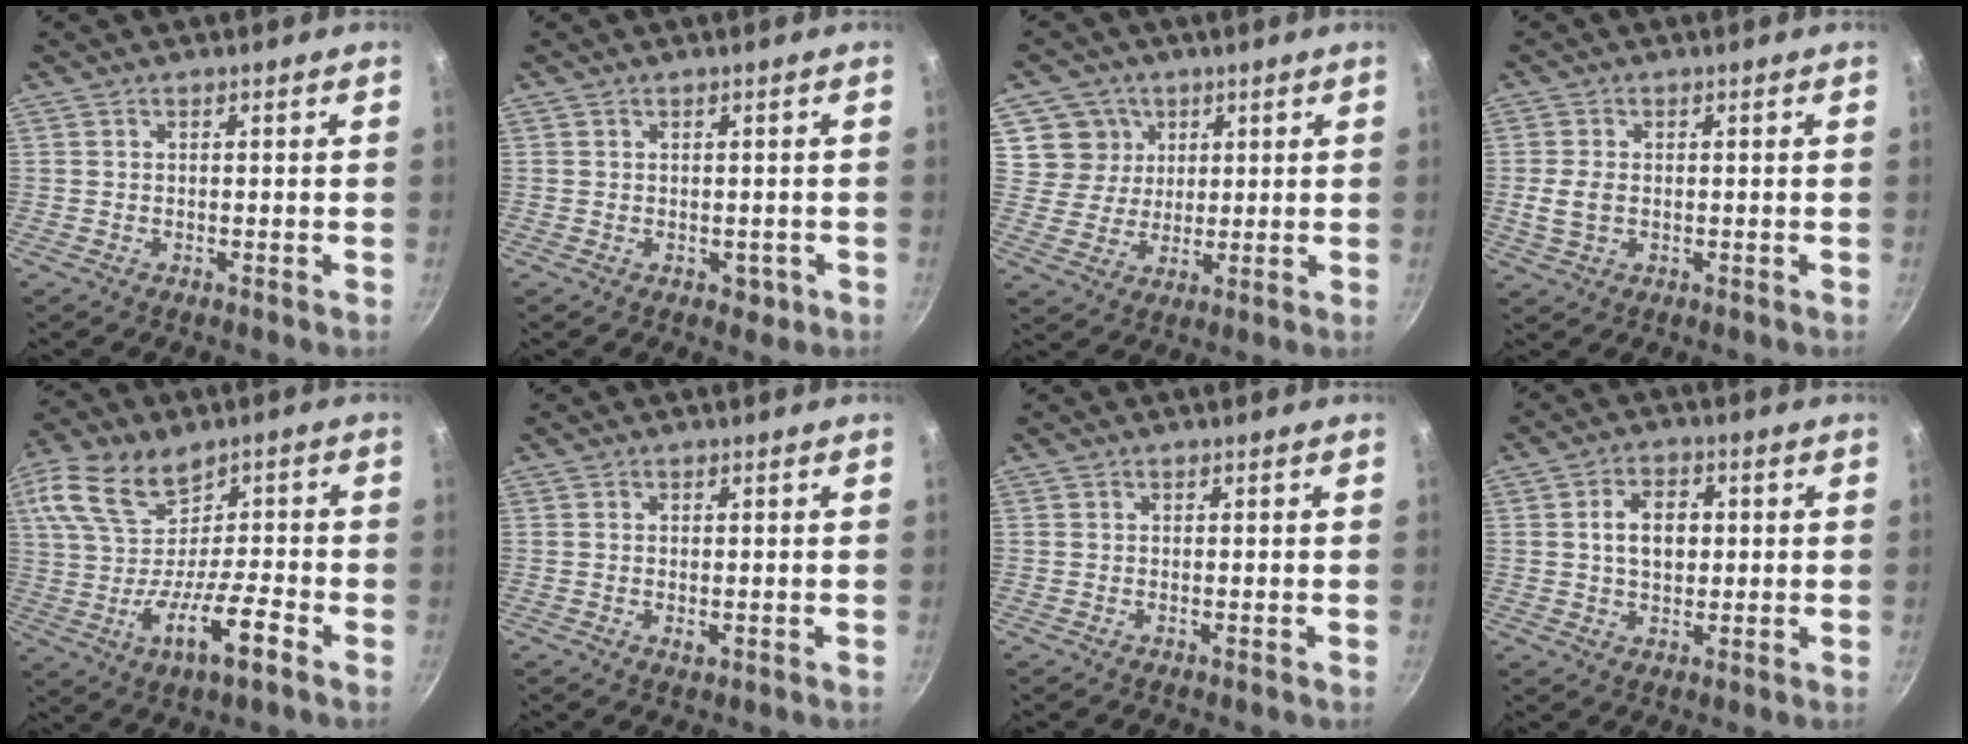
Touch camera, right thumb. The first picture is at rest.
{"total": 2.0, "force": [-0.4, 1.7, 1.1], "torque": [0.001, 0.005, 0.002]}
{"total": 7.7, "force": [3.0, 7.0, 1.0], "torque": [0.021, -0.012, 0.051]}
{"total": 4.1, "force": [-0.2, 2.8, 3.0], "torque": [-0.059, -0.002, -0.002]}
{"total": 14.4, "force": [-0.7, 7.8, 12.1], "torque": [-0.200, 0.012, -0.022]}
{"total": 1.3, "force": [-0.1, 0.7, 1.1], "torque": [-0.019, -0.003, 0.000]}
{"total": 0.0}
{"total": 6.7, "force": [0.8, 4.6, 4.8], "torque": [-0.059, 0.007, 0.010]}